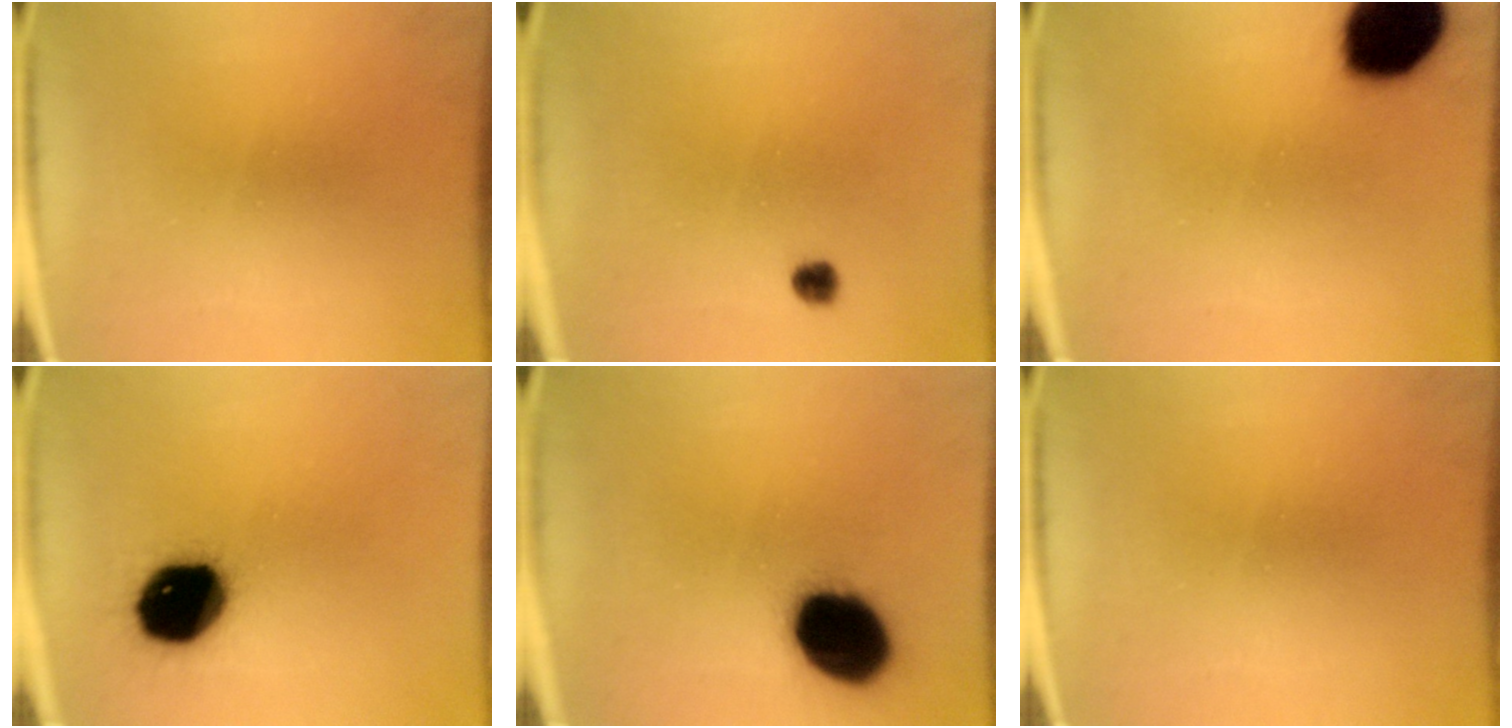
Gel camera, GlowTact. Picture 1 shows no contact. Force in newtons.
{"total": 2.4}
{"total": 18.0}
{"total": 17.4}
{"total": 19.1}
{"total": 0.0}